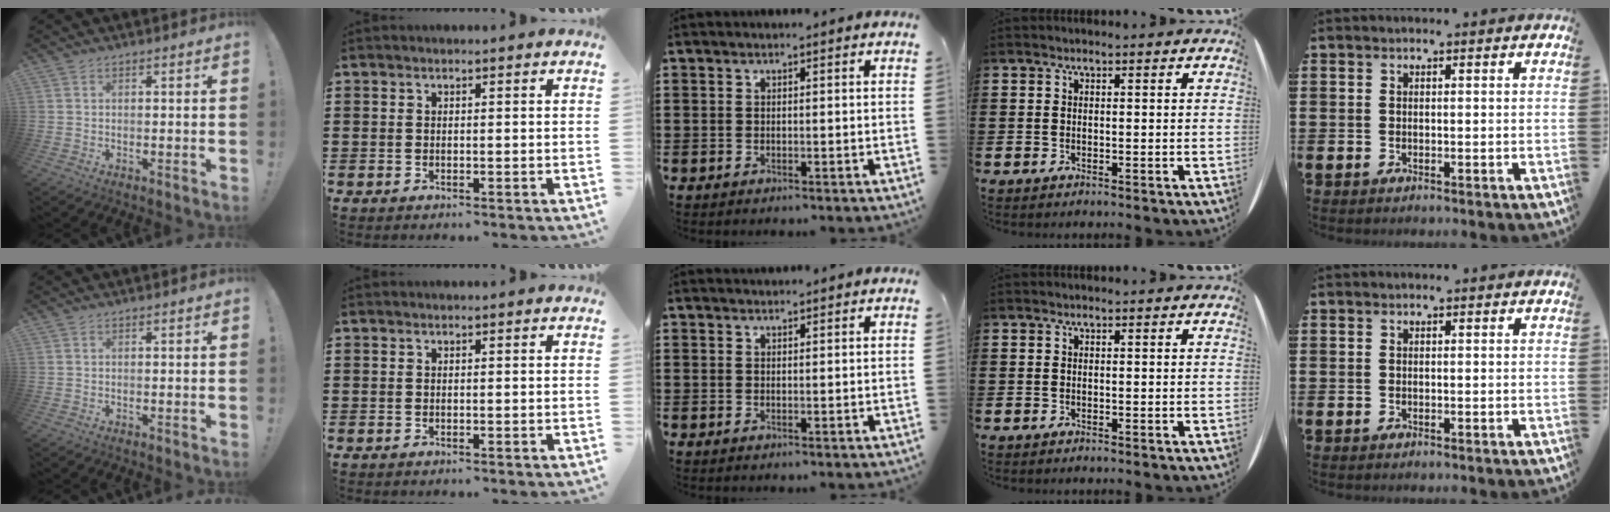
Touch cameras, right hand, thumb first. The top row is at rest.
{"middle": {"total": 0.7, "force": [0.7, 0.2, 0.0], "torque": [-0.002, 0.000, 0.014]}}